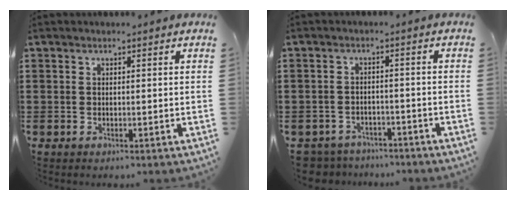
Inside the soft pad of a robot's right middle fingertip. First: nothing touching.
{"total": 3.3, "force": [-3.2, 0.7, -0.2], "torque": [-0.012, -0.003, -0.073]}